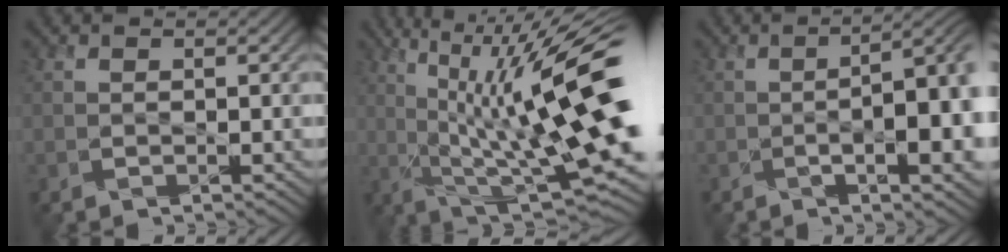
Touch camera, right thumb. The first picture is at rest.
{"total": 19.4, "force": [3.0, 4.7, 18.6], "torque": [-0.302, 0.029, 0.067]}
{"total": 10.1, "force": [-1.5, 3.2, 9.4], "torque": [-0.125, -0.003, -0.023]}